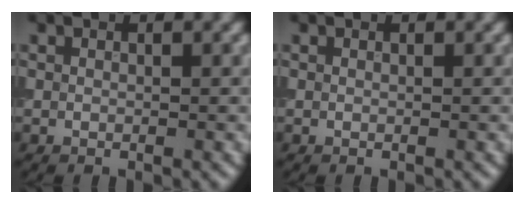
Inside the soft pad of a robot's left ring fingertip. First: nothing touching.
{"total": 0.0}